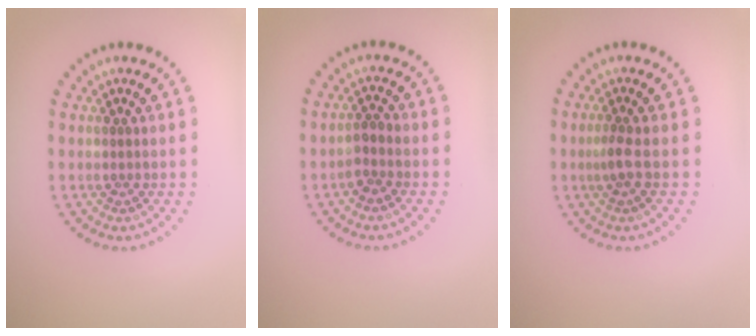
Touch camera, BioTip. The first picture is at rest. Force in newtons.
{"total": 1.5, "press": 1.2, "slide": 0.9}
{"total": 1.5, "press": 1.1, "slide": 1.0}